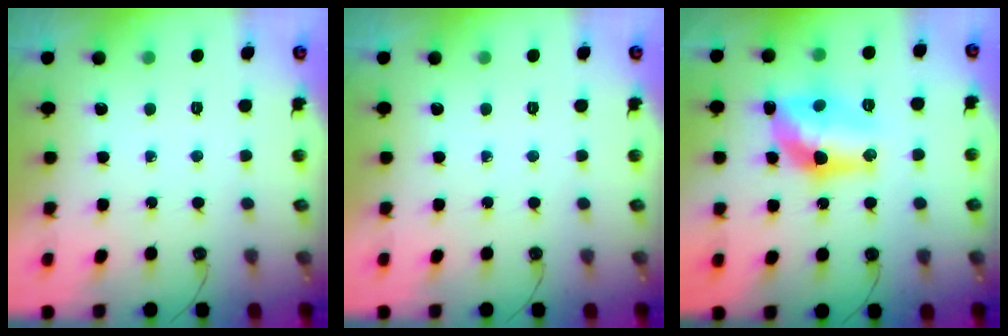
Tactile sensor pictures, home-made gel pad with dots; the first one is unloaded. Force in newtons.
{"total": 0.0}
{"total": 14.6, "press": 14.1, "slide": 3.5}